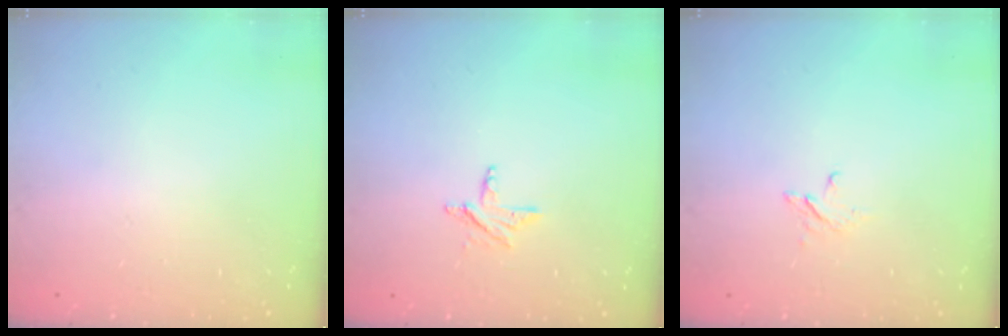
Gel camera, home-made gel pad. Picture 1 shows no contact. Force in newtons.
{"total": 4.0, "press": 4.0, "slide": 0.3}
{"total": 2.8, "press": 2.8, "slide": 0.3}